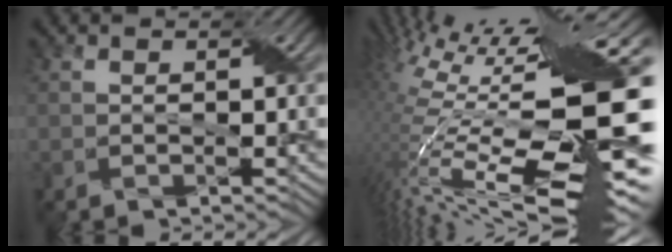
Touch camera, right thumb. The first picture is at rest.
{"total": 16.9, "force": [0.8, 4.9, 16.1], "torque": [-0.288, 0.002, 0.028]}